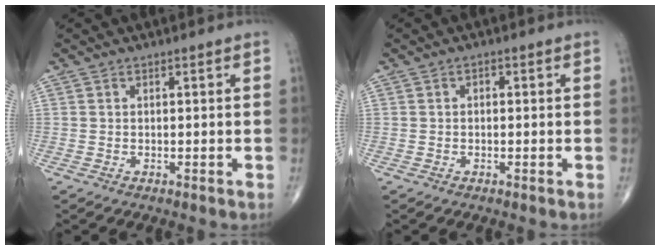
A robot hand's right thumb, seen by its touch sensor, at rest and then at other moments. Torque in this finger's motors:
{"motor_torque": [-0.25, -0.12, 0.05, 0.14, -0.08]}